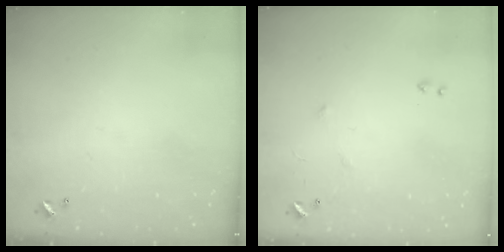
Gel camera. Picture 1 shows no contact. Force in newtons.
{"total": 5.2, "press": 5.1, "slide": 0.9}